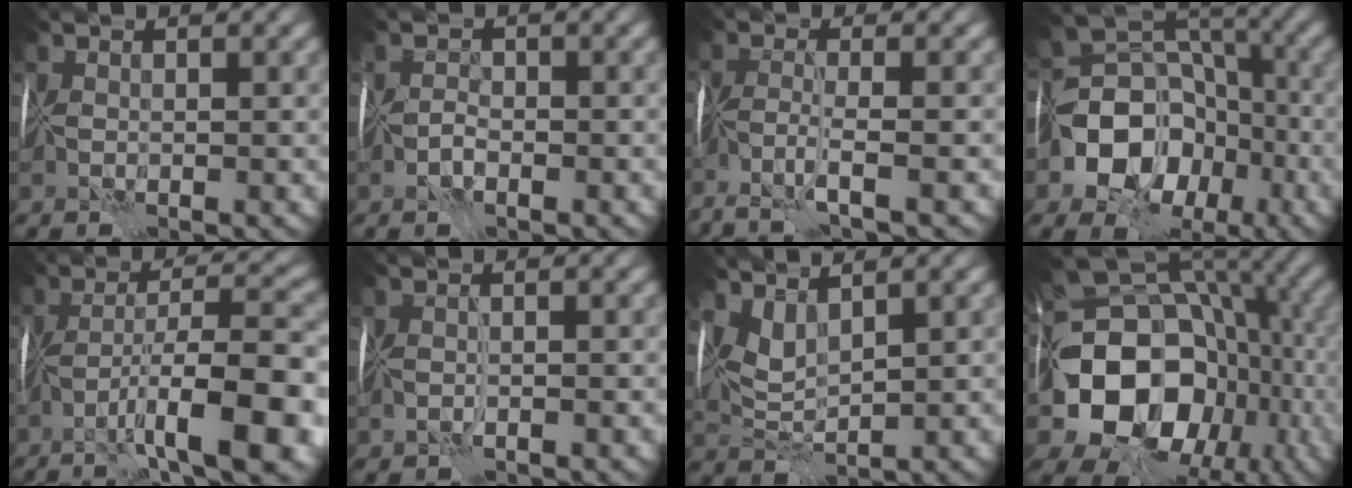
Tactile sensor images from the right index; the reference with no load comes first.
{"total": 1.1, "force": [-1.1, 0.1, 0.1], "torque": [0.008, -0.002, -0.025]}
{"total": 3.3, "force": [-2.7, -1.0, 1.6], "torque": [-0.034, -0.011, -0.069]}
{"total": 9.4, "force": [-3.8, 7.4, 4.4], "torque": [-0.063, 0.002, -0.094]}
{"total": 10.5, "force": [-5.1, 1.1, 9.1], "torque": [-0.135, -0.004, -0.079]}
{"total": 1.1, "force": [-0.8, -0.7, -0.3], "torque": [0.008, -0.007, -0.015]}
{"total": 2.1, "force": [1.7, 0.2, 1.2], "torque": [-0.027, -0.007, 0.038]}
{"total": 13.9, "force": [-4.0, 10.6, 8.0], "torque": [-0.118, -0.025, -0.072]}